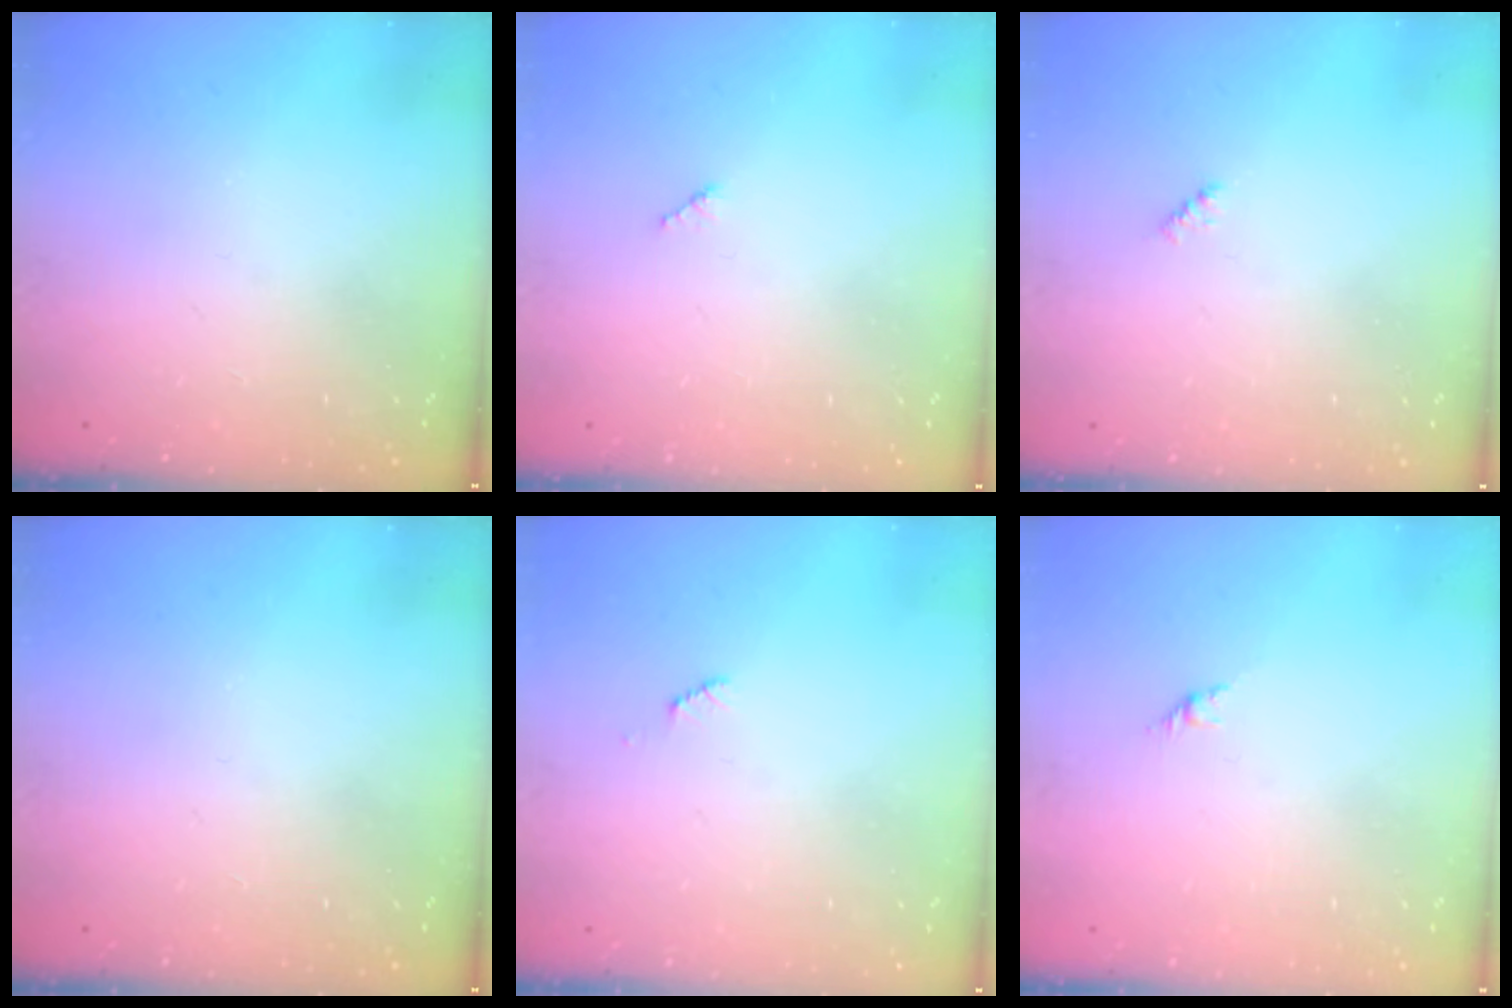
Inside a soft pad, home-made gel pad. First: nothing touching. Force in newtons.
{"total": 2.5, "press": 2.5, "slide": 0.3}
{"total": 2.4, "press": 2.4, "slide": 0.4}
{"total": 0.0}
{"total": 2.5, "press": 2.5, "slide": 0.4}
{"total": 1.6, "press": 1.5, "slide": 0.7}